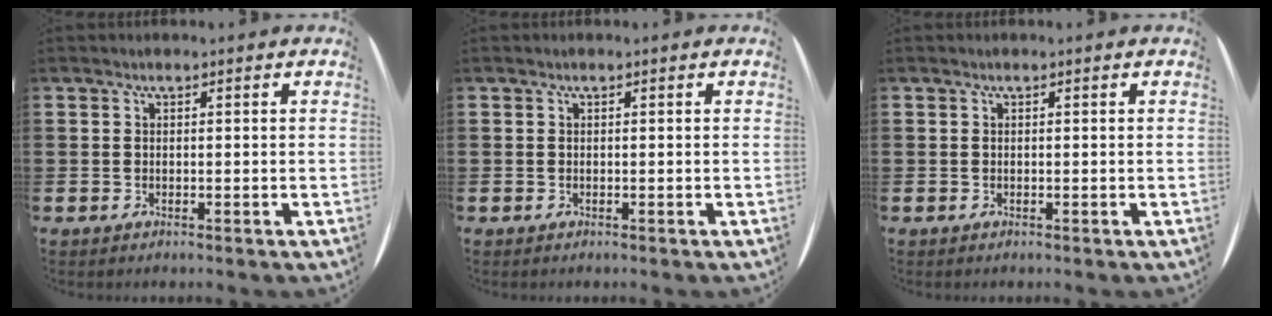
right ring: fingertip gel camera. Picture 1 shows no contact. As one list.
[{"total": 0.0}, {"total": 0.0}]